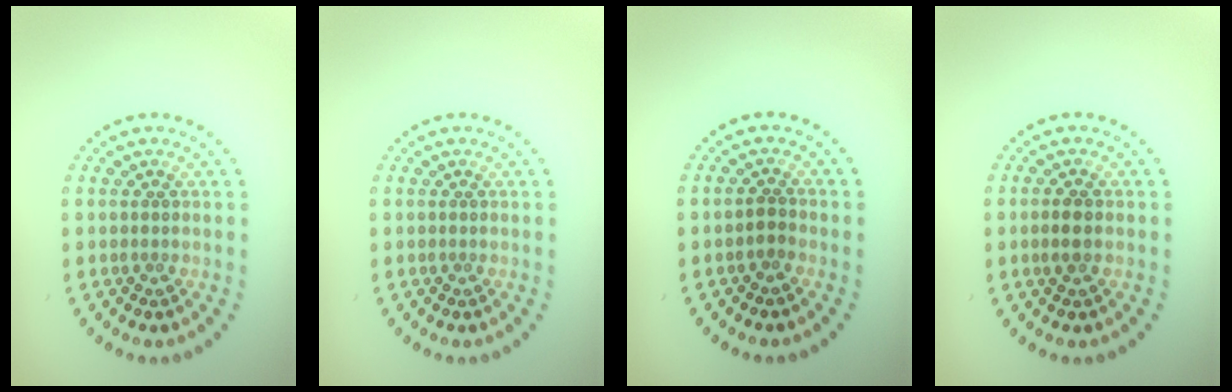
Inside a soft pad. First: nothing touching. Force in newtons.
{"total": 0.0}
{"total": 1.2, "press": 0.9, "slide": 0.8}
{"total": 1.6, "press": 1.6, "slide": 0.2}